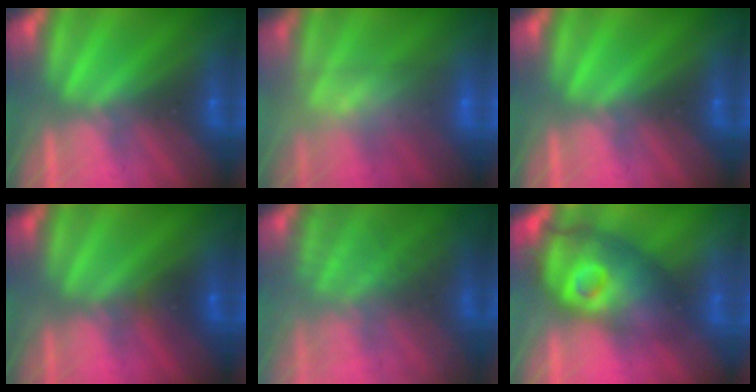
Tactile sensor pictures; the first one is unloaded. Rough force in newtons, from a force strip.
{"total": 6.2}
{"total": 0.0}
{"total": 2.3}
{"total": 7.6}
{"total": 3.9}